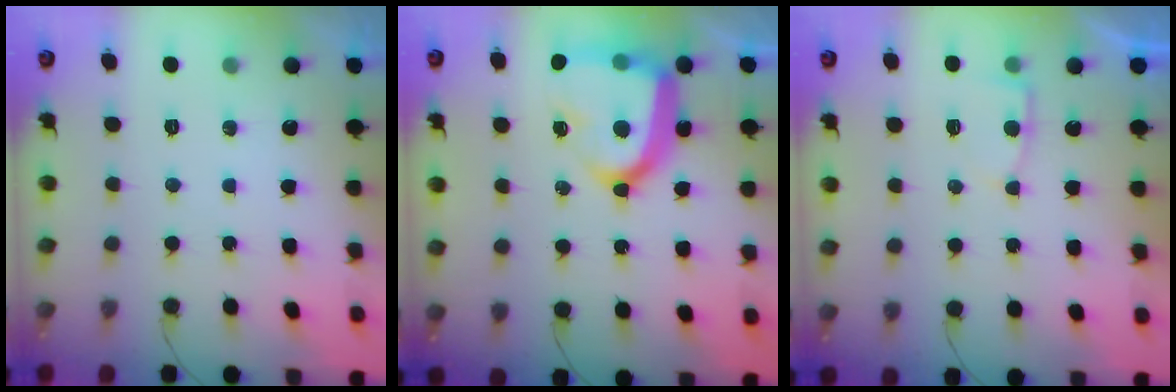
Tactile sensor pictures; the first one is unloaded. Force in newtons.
{"total": 21.2, "press": 21.1, "slide": 2.2}
{"total": 3.3, "press": 3.3, "slide": 0.4}